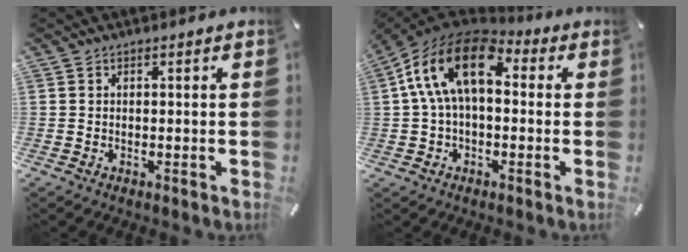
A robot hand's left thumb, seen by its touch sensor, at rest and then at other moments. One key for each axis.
{"total": 15.8, "fx": 3.0, "fy": 9.5, "fz": 12.2, "tx": -0.249, "ty": 0.001, "tz": 0.050}